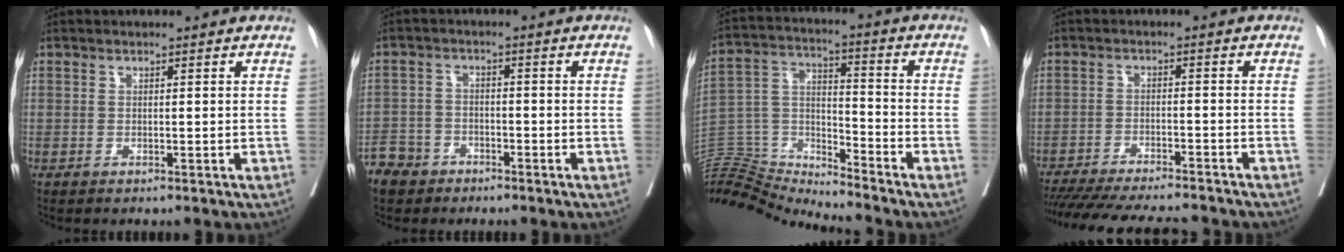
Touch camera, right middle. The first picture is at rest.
{"total": 6.1, "force": [-4.6, 4.0, 0.7], "torque": [-0.018, 0.003, -0.086]}
{"total": 15.2, "force": [-15.1, -0.1, 1.4], "torque": [-0.030, 0.048, -0.279]}
{"total": 18.4, "force": [-16.6, 2.3, 7.7], "torque": [-0.150, -0.033, -0.234]}